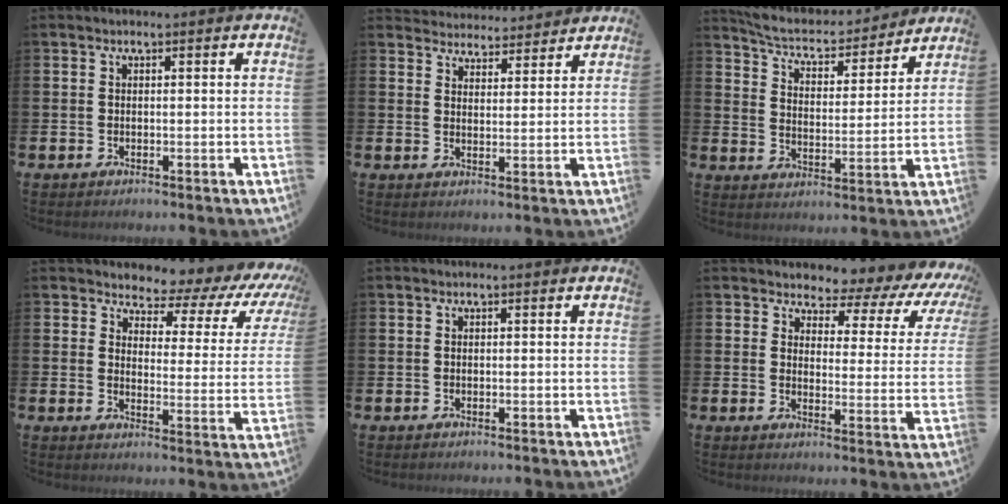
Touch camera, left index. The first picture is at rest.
{"total": 4.3, "force": [4.2, 0.7, -0.5], "torque": [0.000, -0.034, 0.074]}
{"total": 6.3, "force": [5.9, 1.5, 1.6], "torque": [-0.061, -0.048, 0.098]}
{"total": 4.2, "force": [3.8, 1.8, 0.6], "torque": [-0.012, -0.049, 0.050]}
{"total": 0.0}
{"total": 3.7, "force": [3.1, 1.9, 0.7], "torque": [-0.011, -0.044, 0.039]}